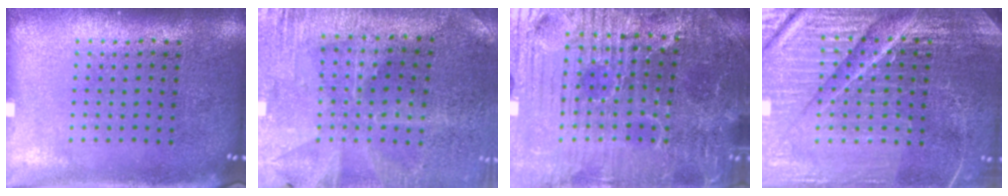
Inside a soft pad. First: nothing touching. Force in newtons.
{"total": 0.9, "press": 0.8, "slide": 0.3}
{"total": 5.6, "press": 5.4, "slide": 1.6}
{"total": 5.8, "press": 5.3, "slide": 2.4}